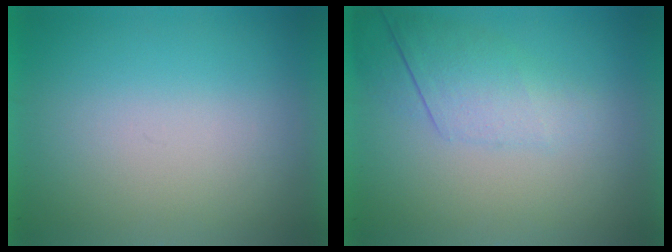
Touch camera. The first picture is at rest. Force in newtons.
{"total": 2.3}